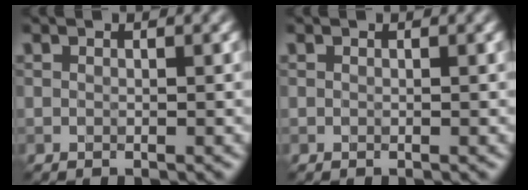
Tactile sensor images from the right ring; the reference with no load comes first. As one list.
[{"total": 0.0}]